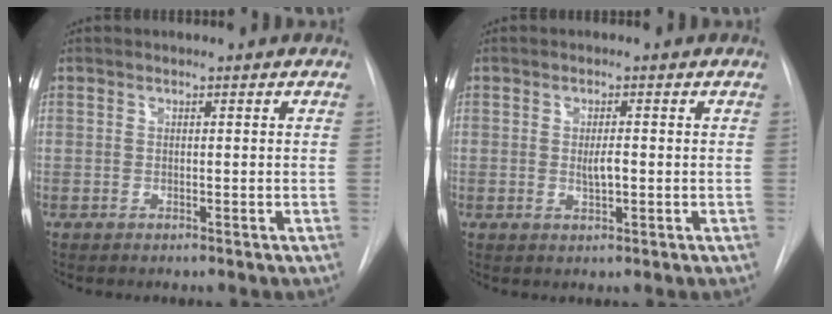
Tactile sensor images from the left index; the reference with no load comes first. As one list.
[{"total": 2.1, "force": [-0.1, 0.5, 2.0], "torque": [-0.039, -0.001, 0.000]}]